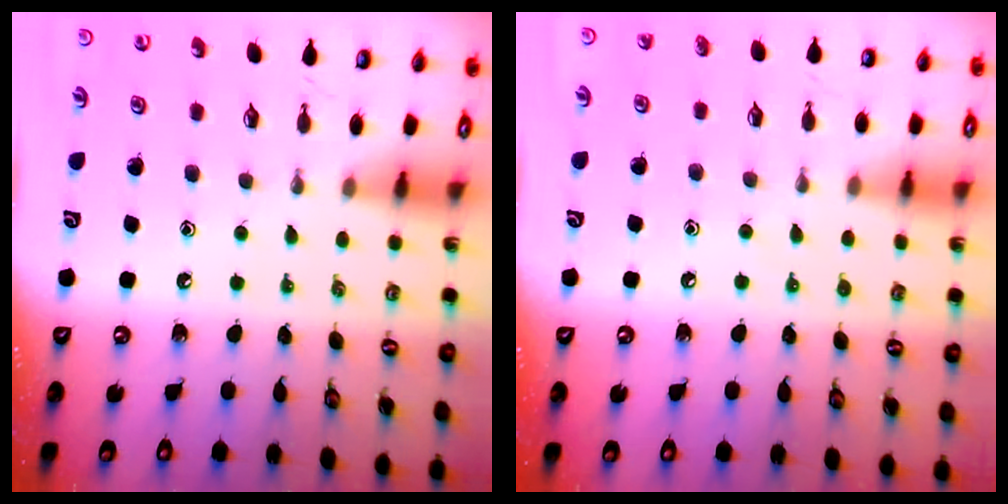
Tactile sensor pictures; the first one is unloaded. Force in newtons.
{"total": 6.2, "press": 6.1, "slide": 0.6}